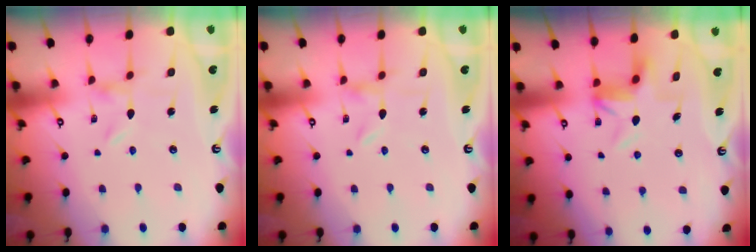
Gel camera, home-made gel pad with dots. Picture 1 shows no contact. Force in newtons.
{"total": 0.0}
{"total": 4.9, "press": 4.9, "slide": 0.3}